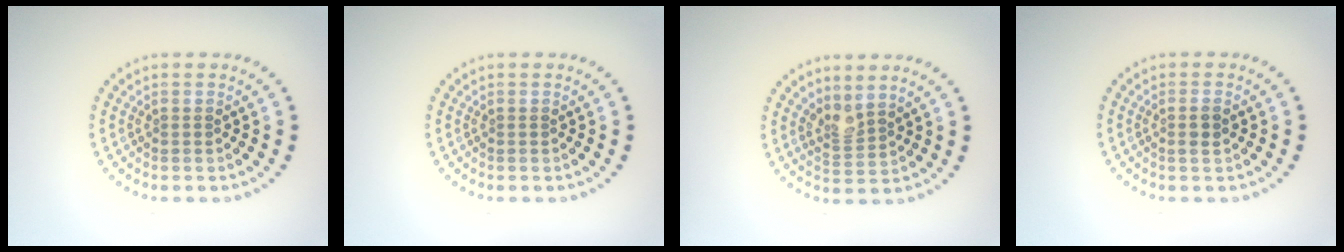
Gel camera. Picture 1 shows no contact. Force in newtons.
{"total": 0.0}
{"total": 2.1, "press": 1.5, "slide": 1.5}
{"total": 1.3, "press": 1.2, "slide": 0.4}